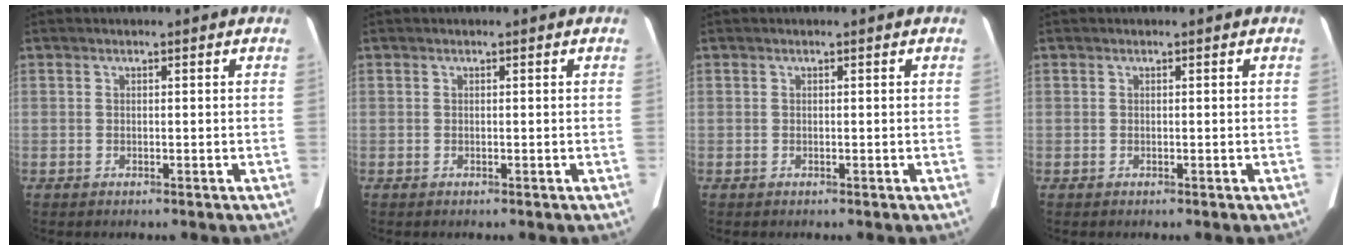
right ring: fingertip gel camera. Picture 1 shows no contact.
{"total": 0.0}
{"total": 0.0}
{"total": 0.0}